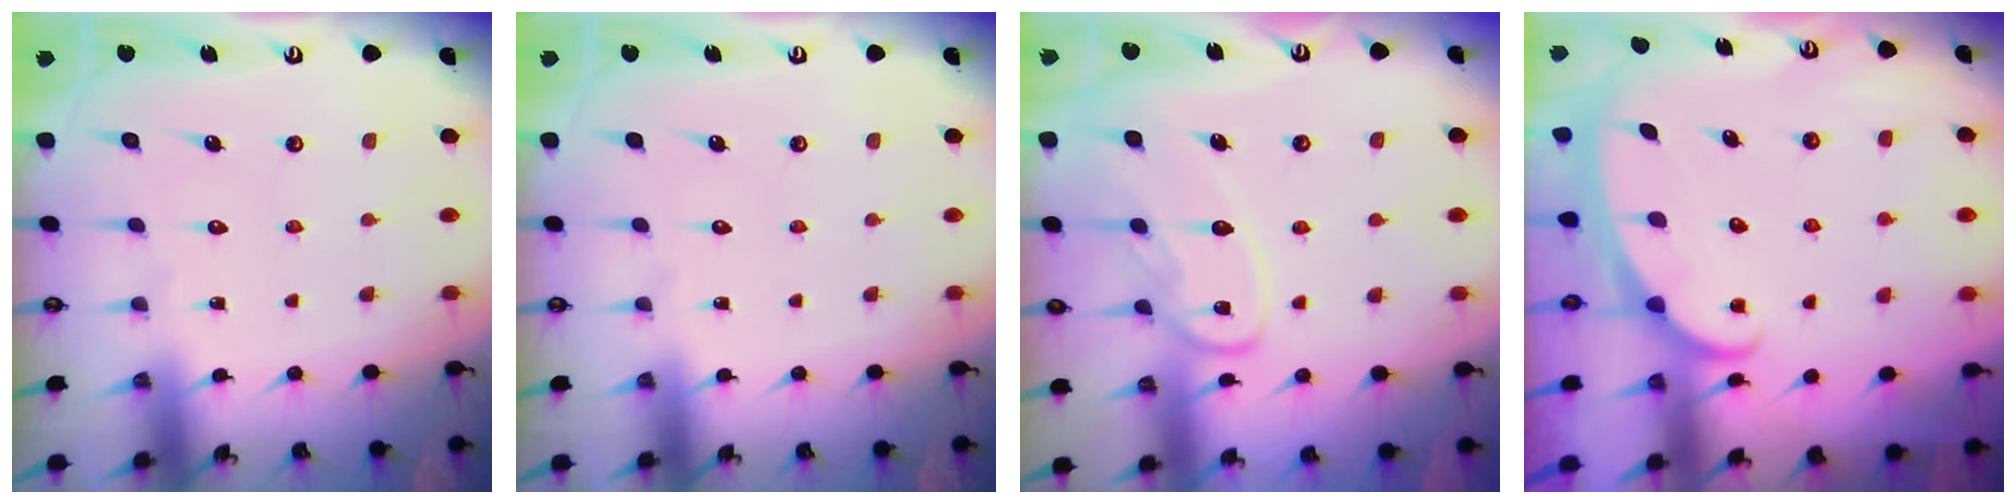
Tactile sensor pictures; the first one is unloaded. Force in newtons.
{"total": 0.0}
{"total": 11.6, "press": 11.5, "slide": 1.0}
{"total": 3.9, "press": 3.8, "slide": 0.2}